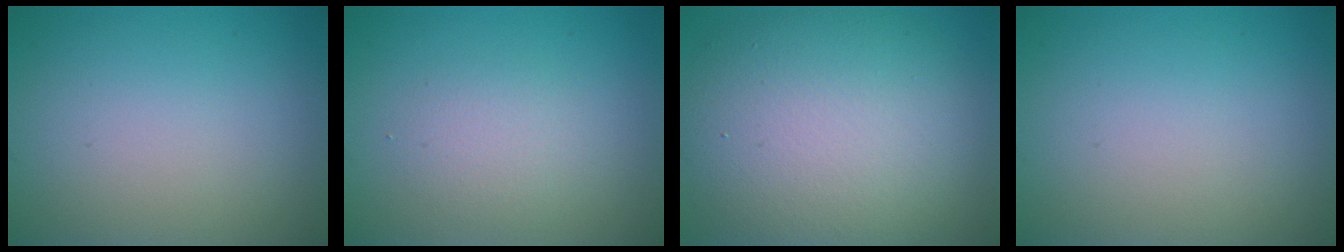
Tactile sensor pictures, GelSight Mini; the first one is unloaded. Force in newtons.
{"total": 2.0, "press": 2.0, "slide": 0.2}
{"total": 11.9, "press": 11.9, "slide": 1.1}
{"total": 0.0}